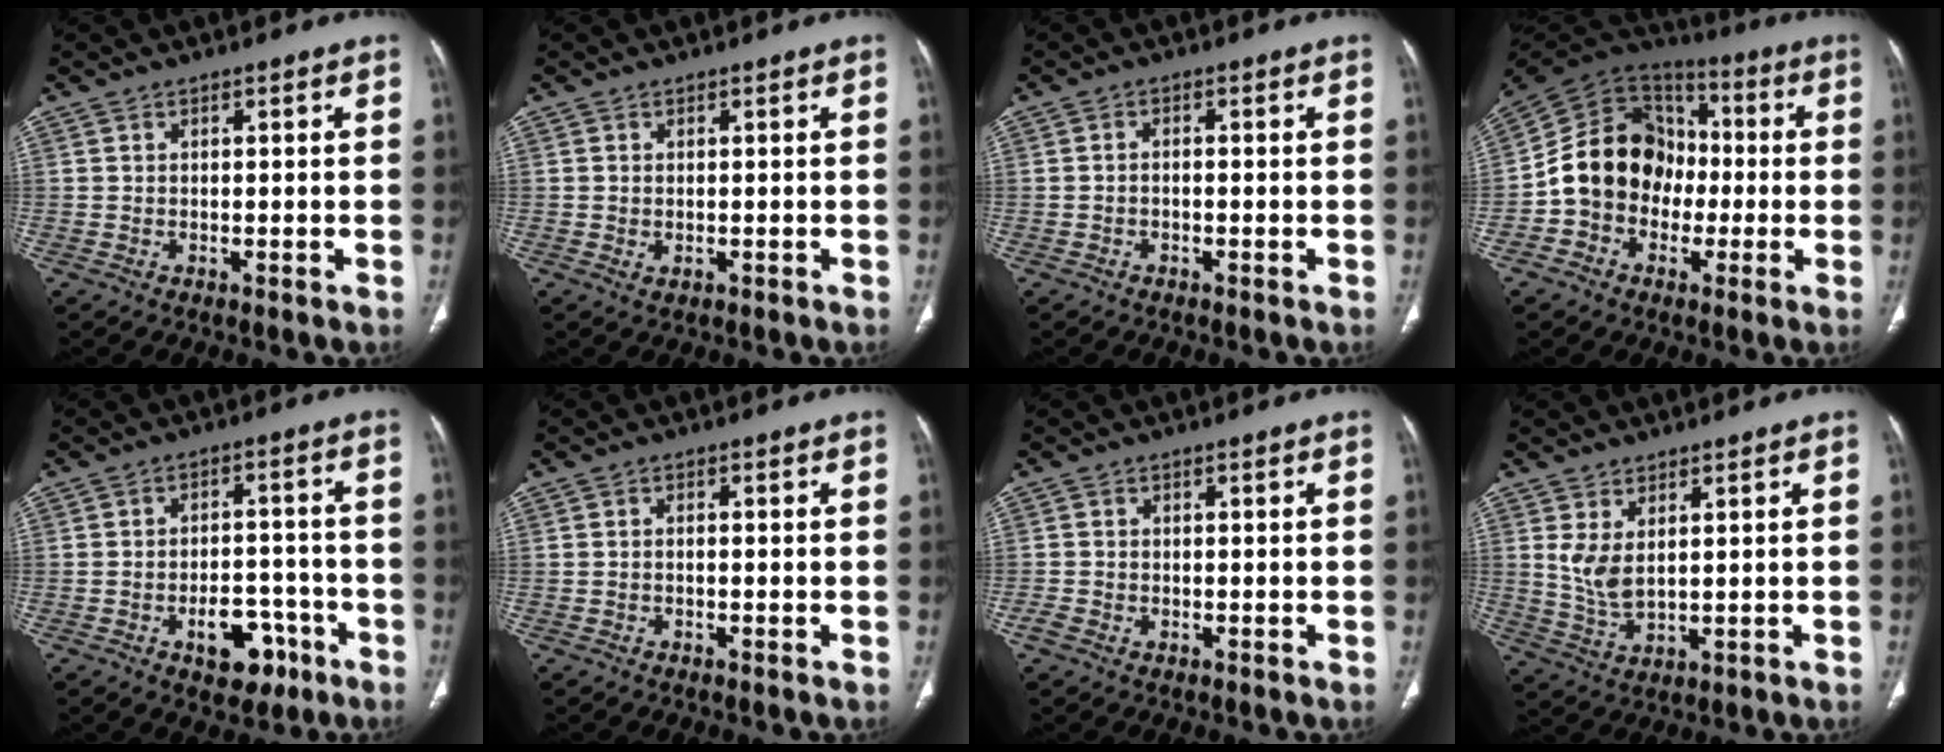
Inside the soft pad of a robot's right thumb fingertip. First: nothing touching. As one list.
[{"total": 0.9, "force": [-0.1, 0.6, 0.6], "torque": [-0.014, -0.002, 0.003]}, {"total": 1.2, "force": [-0.5, 0.7, 0.9], "torque": [-0.014, 0.008, -0.010]}, {"total": 15.9, "force": [-2.3, 13.1, 8.7], "torque": [-0.113, 0.042, -0.050]}, {"total": 8.5, "force": [-4.4, 5.2, 5.2], "torque": [-0.045, 0.038, -0.056]}, {"total": 0.6, "force": [-0.3, 0.3, 0.4], "torque": [-0.006, 0.004, -0.007]}, {"total": 1.5, "force": [-0.8, 1.0, 0.8], "torque": [-0.024, 0.000, -0.016]}, {"total": 5.3, "force": [1.8, 2.4, 4.4], "torque": [-0.090, -0.018, 0.048]}]